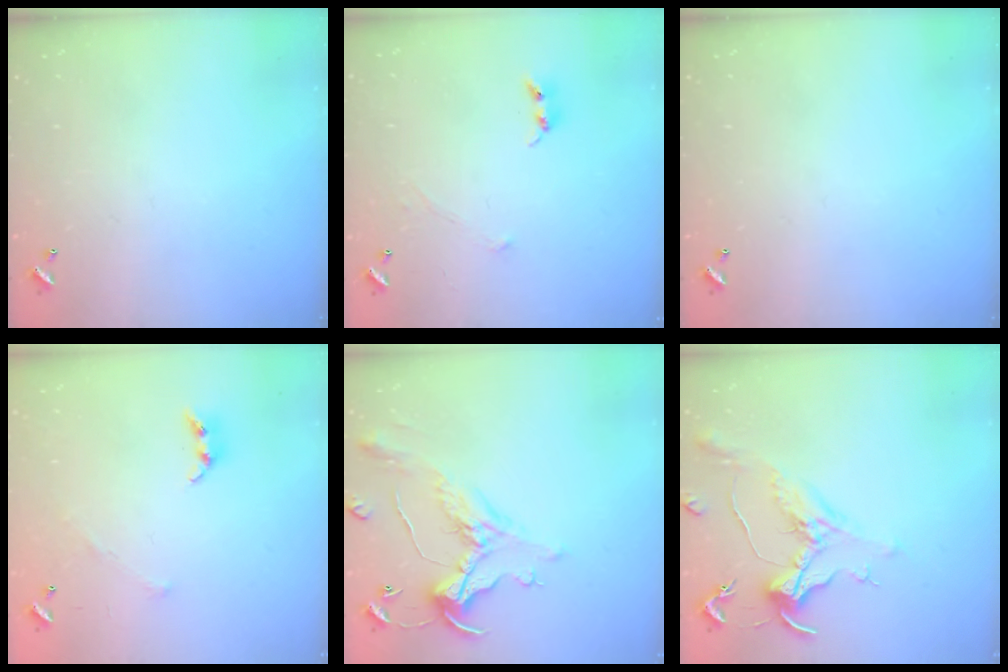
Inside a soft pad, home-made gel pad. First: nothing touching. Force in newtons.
{"total": 1.5, "press": 1.4, "slide": 0.6}
{"total": 0.0}
{"total": 3.9, "press": 3.8, "slide": 0.8}
{"total": 1.7, "press": 1.2, "slide": 1.1}
{"total": 1.4, "press": 0.6, "slide": 1.3}